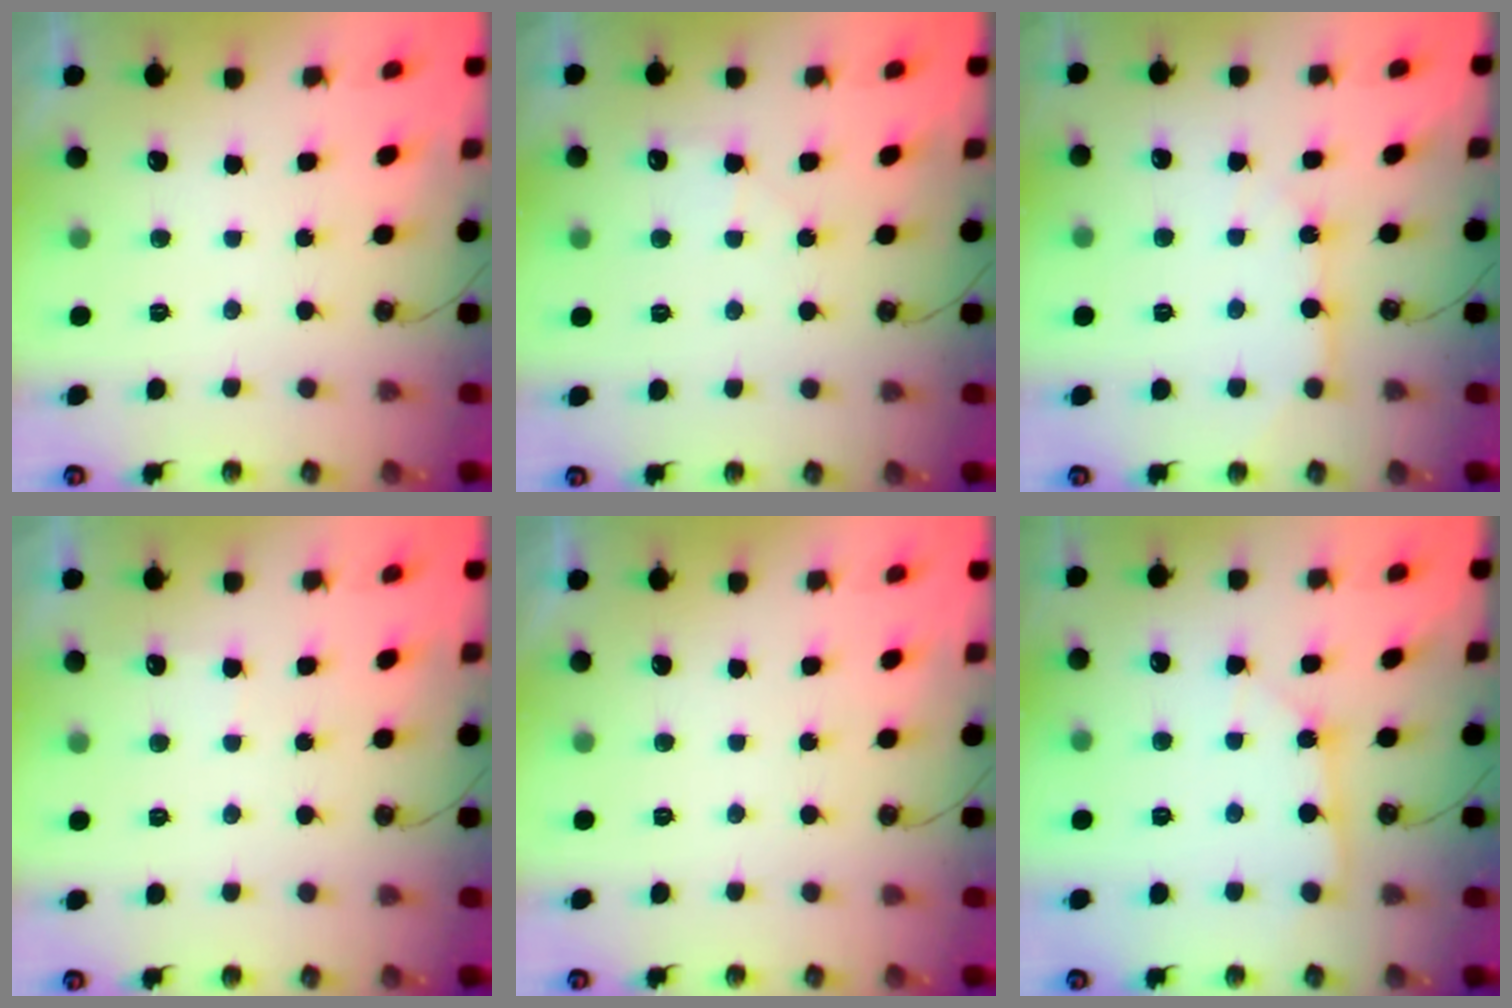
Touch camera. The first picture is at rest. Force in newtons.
{"total": 6.5, "press": 6.5, "slide": 0.8}
{"total": 6.4, "press": 6.4, "slide": 0.3}
{"total": 4.2, "press": 4.2, "slide": 0.6}
{"total": 0.0}
{"total": 2.9, "press": 2.9, "slide": 0.2}